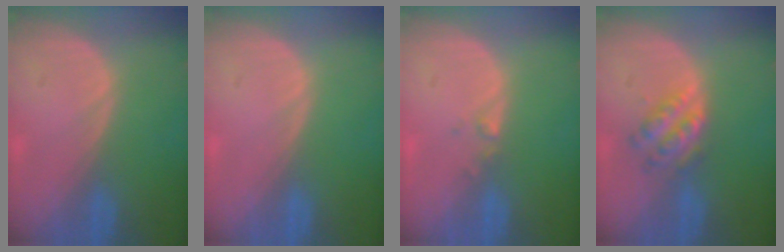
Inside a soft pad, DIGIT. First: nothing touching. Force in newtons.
{"total": 0.0}
{"total": 1.0, "press": 0.9, "slide": 0.5}
{"total": 4.9, "press": 4.7, "slide": 1.6}